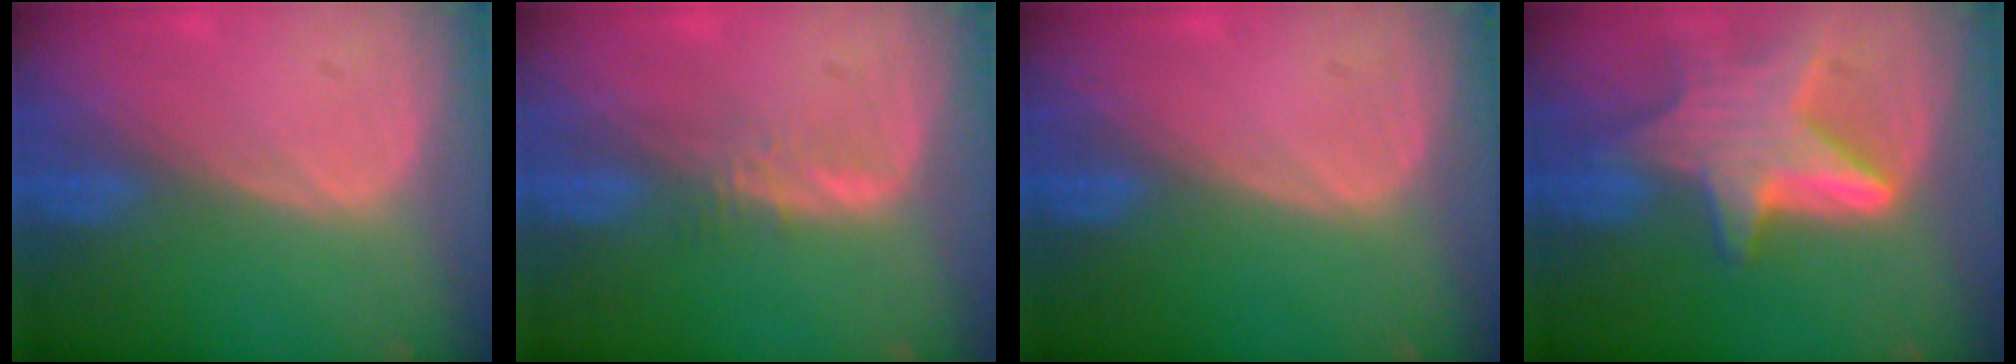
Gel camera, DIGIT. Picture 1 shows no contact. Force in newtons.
{"total": 2.2, "press": 2.1, "slide": 0.2}
{"total": 0.0}
{"total": 9.0, "press": 9.0, "slide": 0.7}